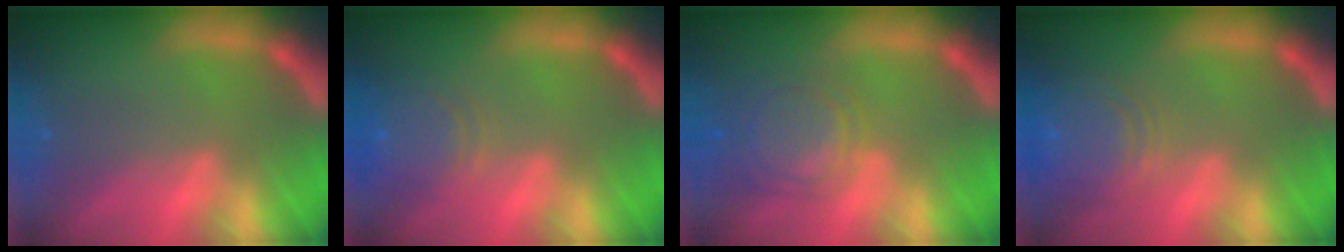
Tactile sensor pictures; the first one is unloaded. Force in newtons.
{"total": 5.5}
{"total": 5.6}
{"total": 8.0}